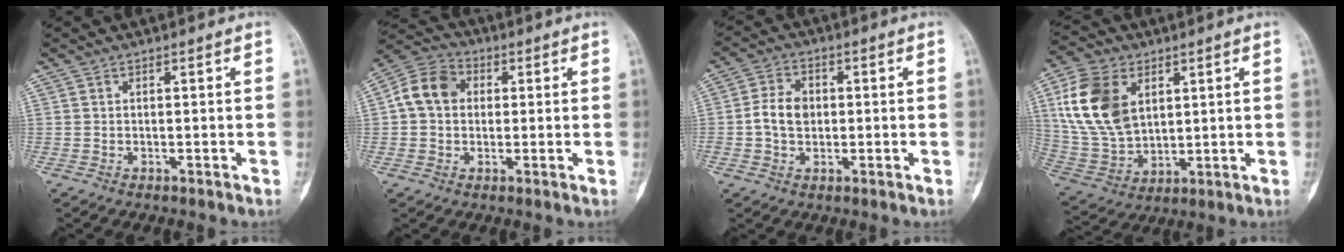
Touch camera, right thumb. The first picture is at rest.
{"total": 8.8, "force": [1.2, 7.1, 5.2], "torque": [-0.086, 0.023, 0.010]}
{"total": 6.3, "force": [-0.1, 4.7, 4.2], "torque": [-0.069, 0.012, -0.007]}
{"total": 16.2, "force": [5.1, 10.8, 11.0], "torque": [-0.203, -0.012, 0.109]}